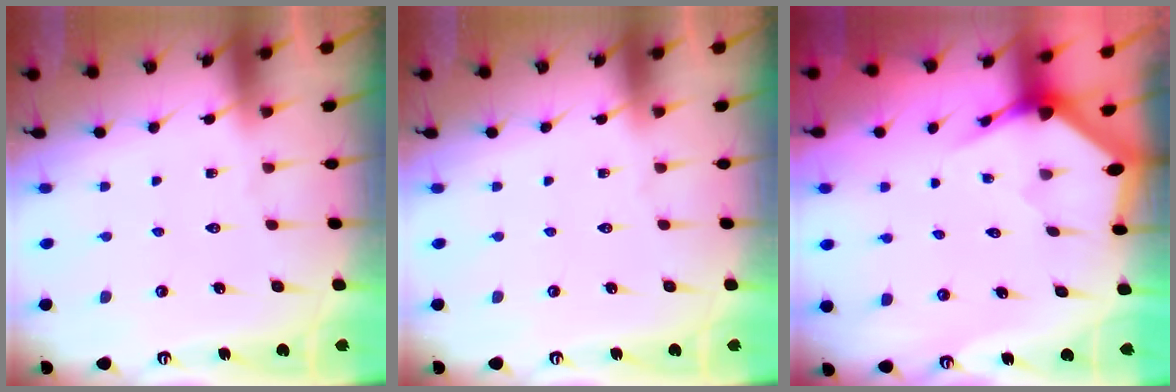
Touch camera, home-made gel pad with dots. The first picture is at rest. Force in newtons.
{"total": 0.0}
{"total": 2.9, "press": 2.9, "slide": 0.1}